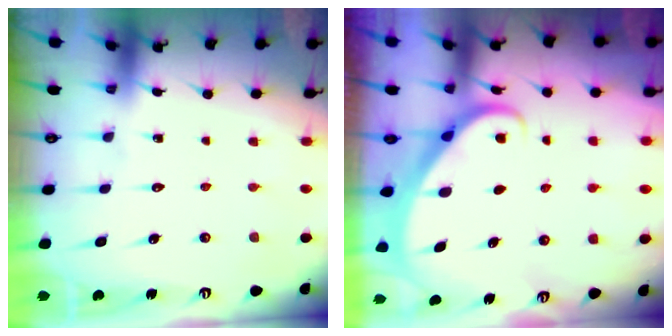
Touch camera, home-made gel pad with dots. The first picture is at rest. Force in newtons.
{"total": 2.7, "press": 2.7, "slide": 0.2}